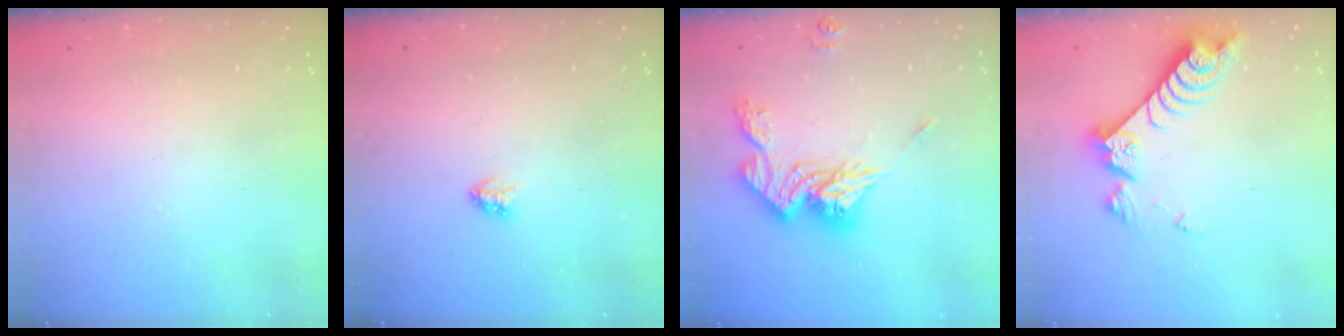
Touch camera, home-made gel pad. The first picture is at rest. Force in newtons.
{"total": 2.9, "press": 2.9, "slide": 0.3}
{"total": 15.1, "press": 15.1, "slide": 0.3}
{"total": 8.6, "press": 8.6, "slide": 0.2}